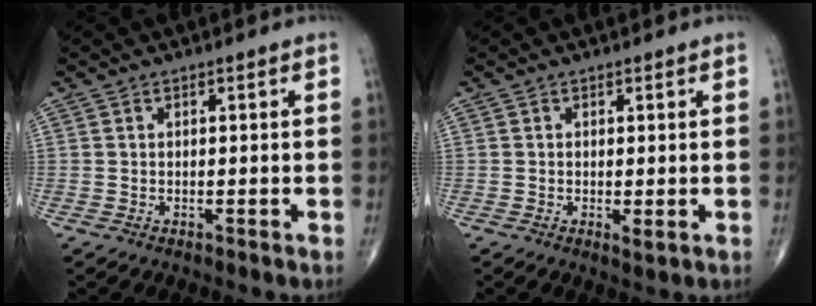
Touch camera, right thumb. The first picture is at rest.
{"total": 1.3, "force": [-0.2, 0.4, 1.3], "torque": [-0.022, -0.006, -0.004]}